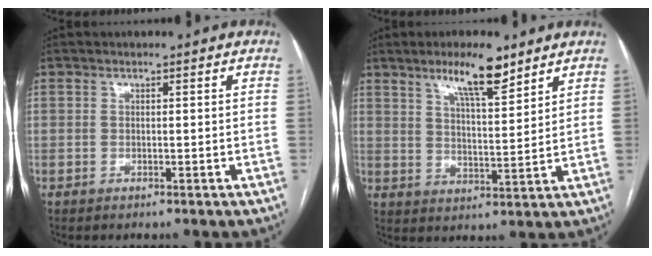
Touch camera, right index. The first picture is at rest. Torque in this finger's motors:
{"motor_torque": [0.91, 0.93, 0.34, 0.10]}